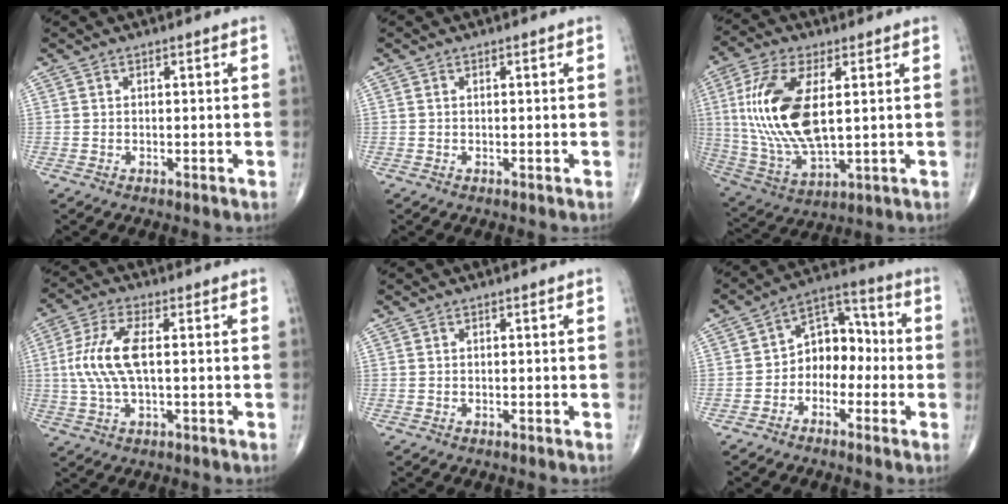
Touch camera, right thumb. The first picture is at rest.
{"total": 0.0}
{"total": 17.8, "force": [2.7, 8.2, 15.6], "torque": [-0.332, -0.013, 0.060]}
{"total": 9.7, "force": [0.6, 3.7, 8.9], "torque": [-0.209, 0.011, 0.011]}
{"total": 0.0}
{"total": 9.1, "force": [-1.9, 6.6, 6.0], "torque": [-0.056, 0.046, -0.050]}